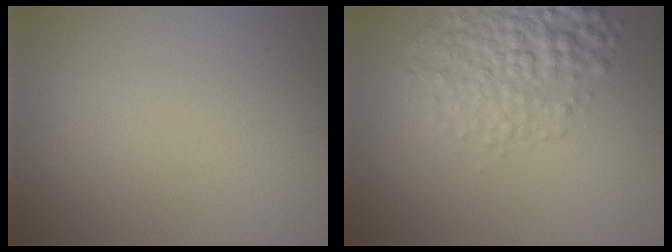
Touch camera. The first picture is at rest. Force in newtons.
{"total": 4.7, "press": 4.7, "slide": 0.1}